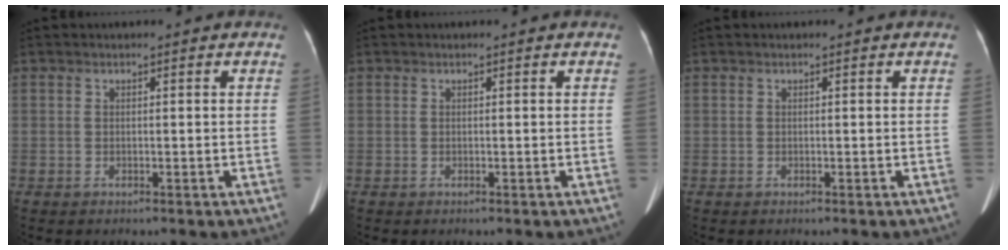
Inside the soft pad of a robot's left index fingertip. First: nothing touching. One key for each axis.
{"total": 0.0}
{"total": 0.0}